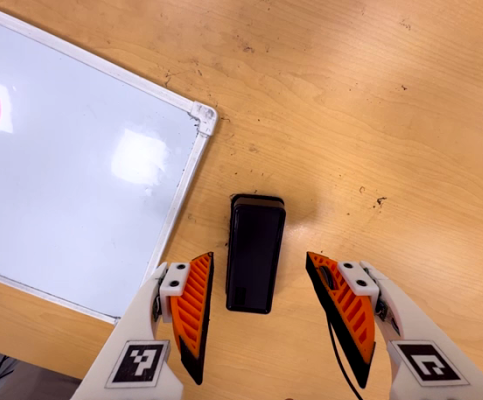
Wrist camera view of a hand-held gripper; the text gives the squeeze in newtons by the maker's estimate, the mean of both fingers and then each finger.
{"total": 0.0}